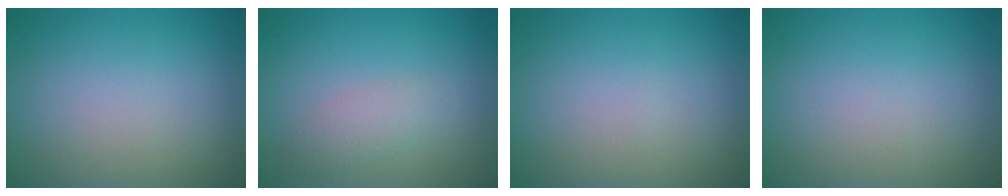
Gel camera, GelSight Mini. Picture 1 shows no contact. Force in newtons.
{"total": 2.1, "press": 2.1, "slide": 0.0}
{"total": 0.0}
{"total": 0.0}